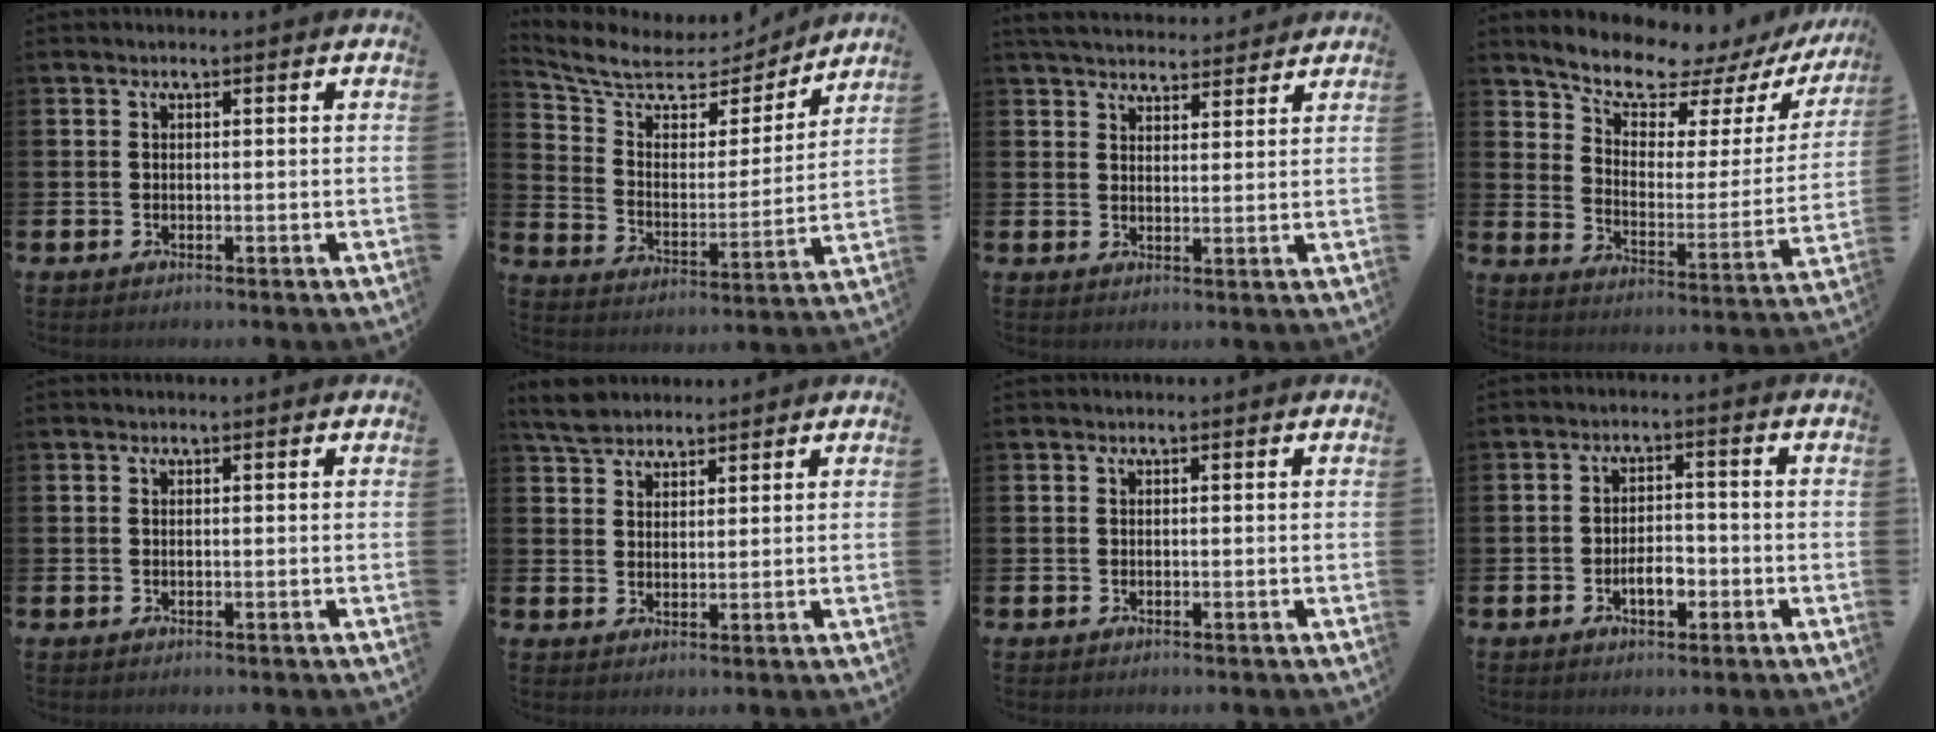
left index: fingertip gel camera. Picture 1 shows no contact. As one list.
[{"total": 7.7, "force": [6.5, 3.5, 1.9], "torque": [-0.079, -0.047, 0.111]}, {"total": 4.8, "force": [4.6, 0.8, 0.5], "torque": [-0.017, -0.025, 0.083]}, {"total": 8.6, "force": [7.8, 2.4, 2.7], "torque": [-0.077, -0.063, 0.130]}, {"total": 0.0}, {"total": 4.7, "force": [4.4, 1.5, 0.7], "torque": [-0.010, -0.015, 0.080]}, {"total": 0.0}, {"total": 3.6, "force": [-1.3, 1.9, 2.8], "torque": [-0.037, 0.000, -0.029]}]